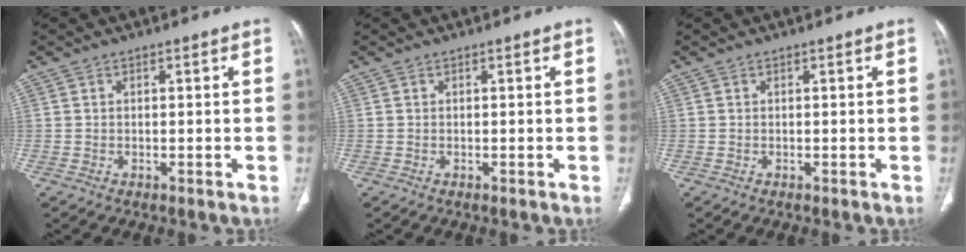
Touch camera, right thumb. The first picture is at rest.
{"total": 0.0}
{"total": 0.0}